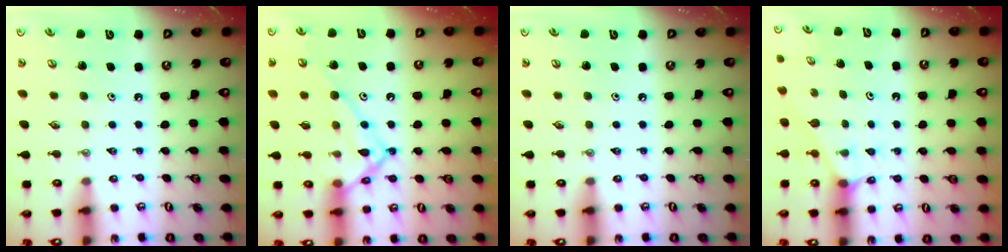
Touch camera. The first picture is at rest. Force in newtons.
{"total": 15.9, "press": 15.9, "slide": 1.3}
{"total": 0.0}
{"total": 2.1, "press": 2.1, "slide": 0.4}